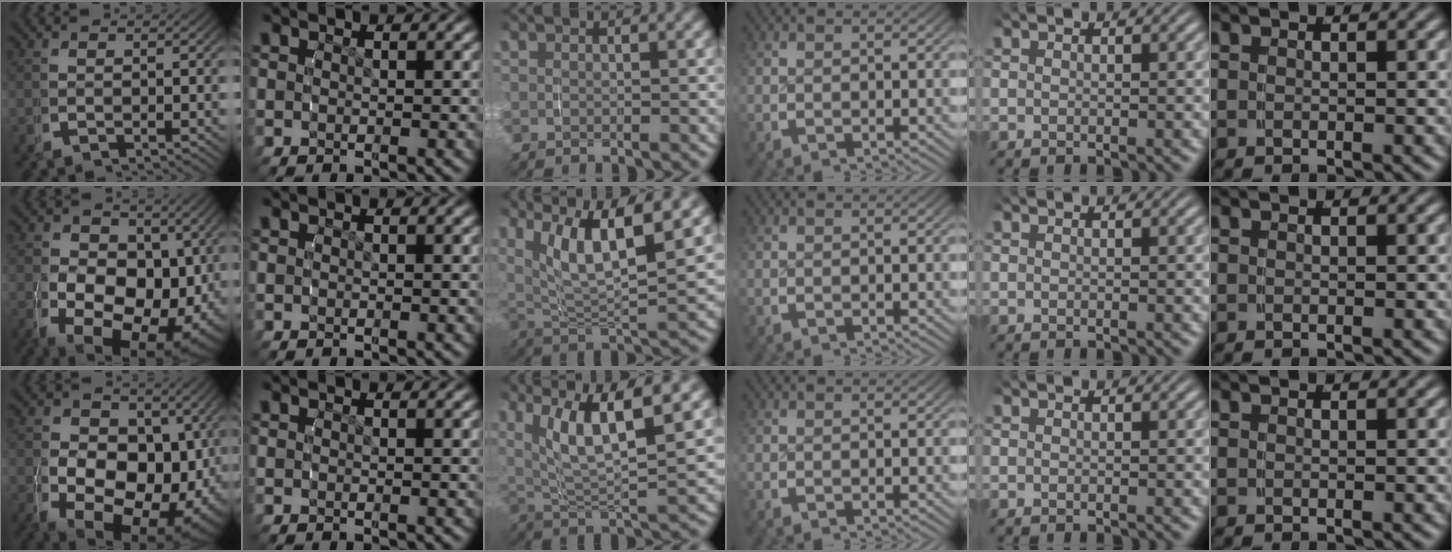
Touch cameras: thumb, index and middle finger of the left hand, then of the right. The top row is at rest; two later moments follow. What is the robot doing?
{"motion": "grasp_and_lifting", "object": "water bottle"}